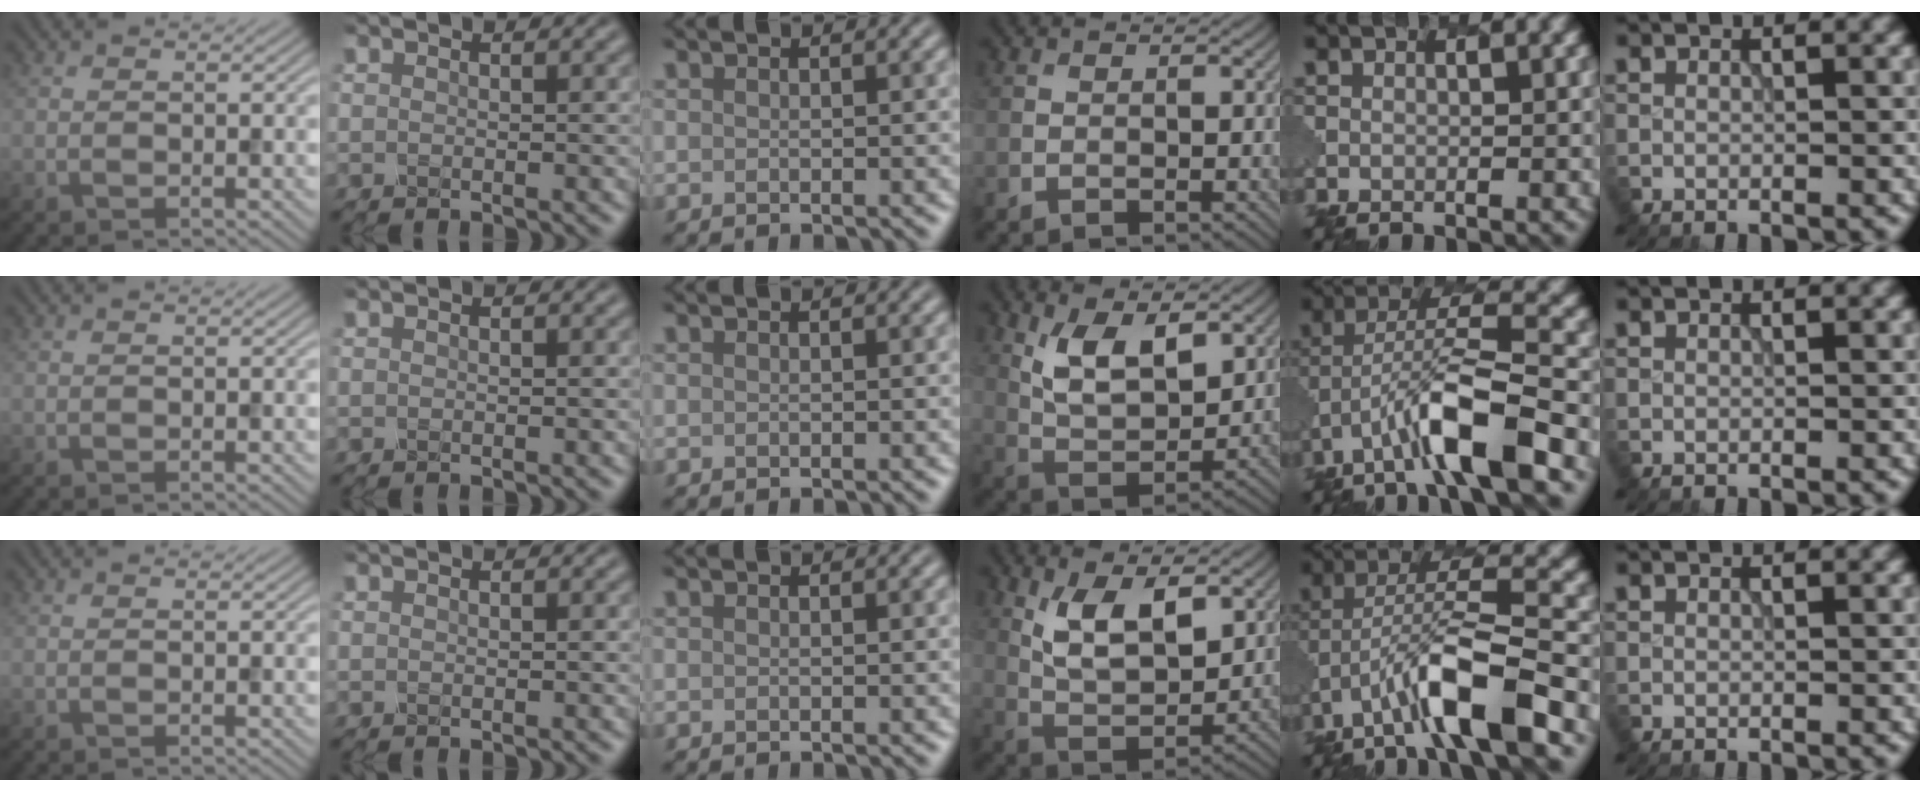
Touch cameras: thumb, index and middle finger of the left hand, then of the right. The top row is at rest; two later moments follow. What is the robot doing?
{"motion": "insert", "object": "pen bag"}